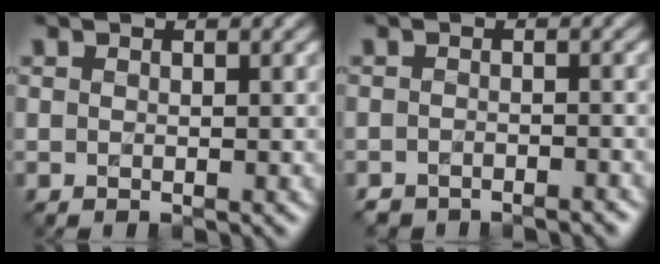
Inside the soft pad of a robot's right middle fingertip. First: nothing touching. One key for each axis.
{"total": 3.3, "fx": -3.1, "fy": 1.1, "fz": 0.3, "tx": 0.003, "ty": 0.005, "tz": -0.039}